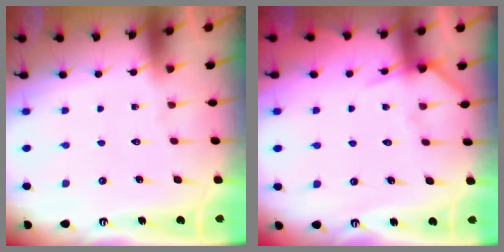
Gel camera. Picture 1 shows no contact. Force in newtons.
{"total": 7.9, "press": 7.9, "slide": 0.8}